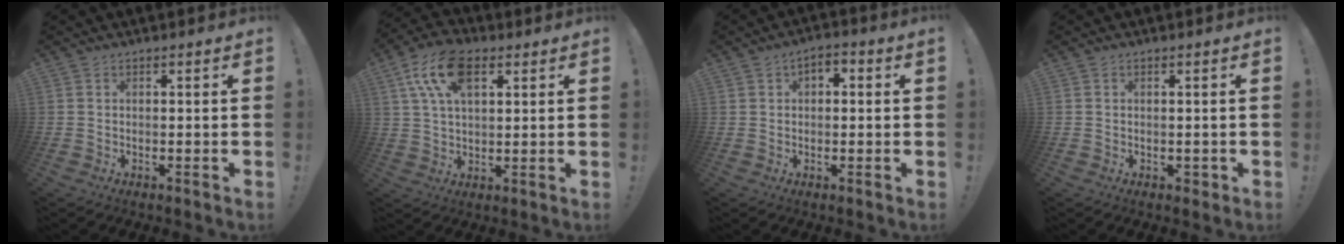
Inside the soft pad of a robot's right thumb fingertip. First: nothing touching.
{"total": 13.7, "force": [5.8, 7.5, 9.9], "torque": [-0.183, -0.008, 0.105]}
{"total": 2.5, "force": [-0.6, 1.9, 1.6], "torque": [-0.027, 0.013, -0.012]}
{"total": 1.4, "force": [-0.1, 1.2, 0.7], "torque": [-0.007, 0.002, -0.001]}